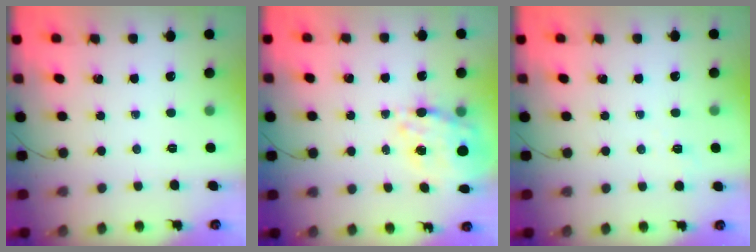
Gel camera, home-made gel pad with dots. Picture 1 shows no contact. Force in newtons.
{"total": 14.8, "press": 14.3, "slide": 3.8}
{"total": 4.4, "press": 4.2, "slide": 1.1}